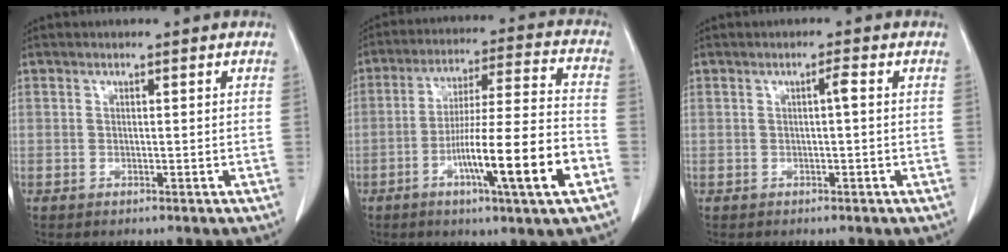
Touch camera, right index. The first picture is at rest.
{"total": 16.1, "force": [-6.2, 0.1, 14.8], "torque": [-0.255, -0.004, -0.101]}
{"total": 1.1, "force": [0.1, 0.0, 1.1], "torque": [-0.019, 0.003, 0.001]}